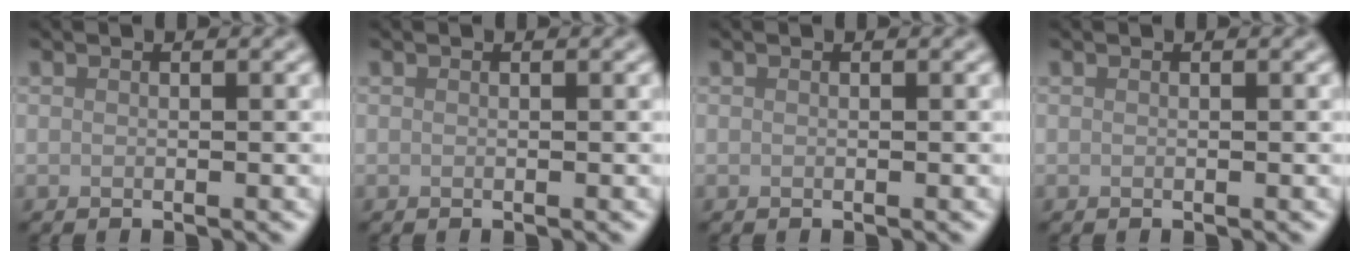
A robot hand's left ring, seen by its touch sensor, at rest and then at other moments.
{"total": 0.0}
{"total": 0.0}
{"total": 0.0}